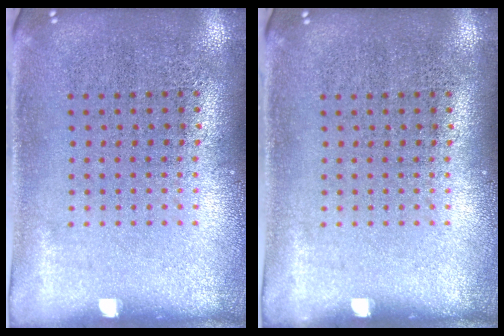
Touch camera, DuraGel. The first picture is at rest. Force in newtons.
{"total": 0.0}